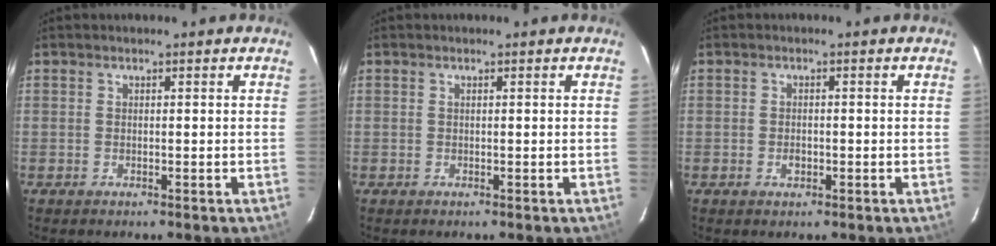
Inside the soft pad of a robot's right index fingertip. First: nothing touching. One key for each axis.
{"total": 0.0}
{"total": 1.6, "fx": -0.6, "fy": 1.1, "fz": 1.0, "tx": -0.018, "ty": 0.004, "tz": -0.009}